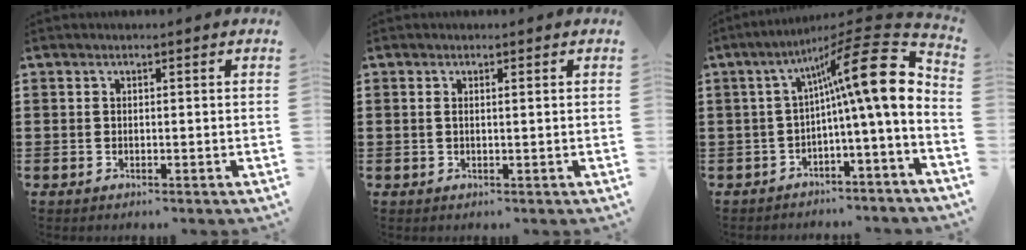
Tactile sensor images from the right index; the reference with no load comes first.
{"total": 0.7, "force": [0.2, 0.0, 0.7], "torque": [-0.014, -0.001, 0.004]}
{"total": 14.0, "force": [1.3, 2.5, 13.7], "torque": [-0.207, -0.025, -0.002]}